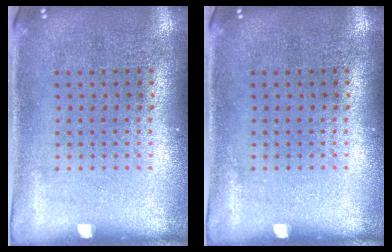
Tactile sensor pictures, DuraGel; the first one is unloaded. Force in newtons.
{"total": 0.0}